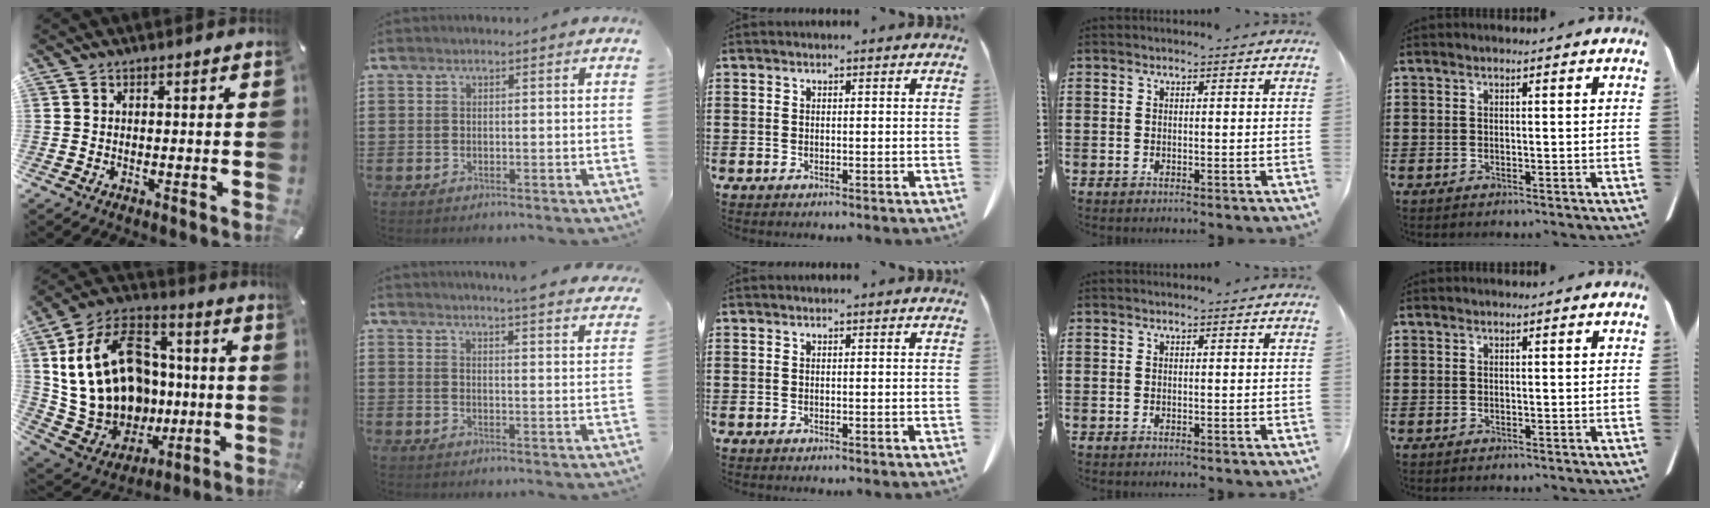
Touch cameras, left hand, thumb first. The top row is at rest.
{"thumb": {"total": 26.4, "force": [1.9, 20.6, 16.5], "torque": [-0.326, -0.008, 0.070]}, "index": {"total": 4.0, "force": [3.9, -0.8, 0.5], "torque": [-0.018, -0.027, 0.067]}}